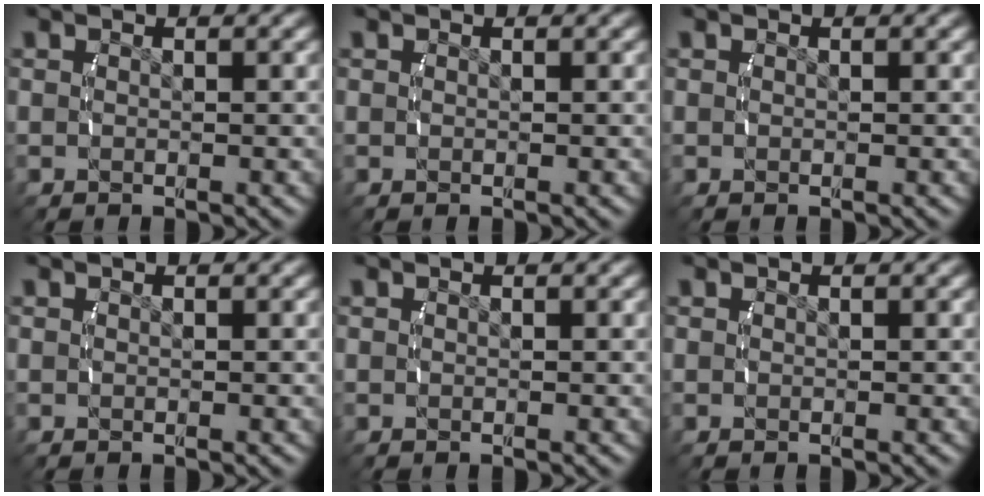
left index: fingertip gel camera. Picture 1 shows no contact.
{"total": 0.0}
{"total": 0.0}
{"total": 0.0}
{"total": 0.0}
{"total": 0.0}